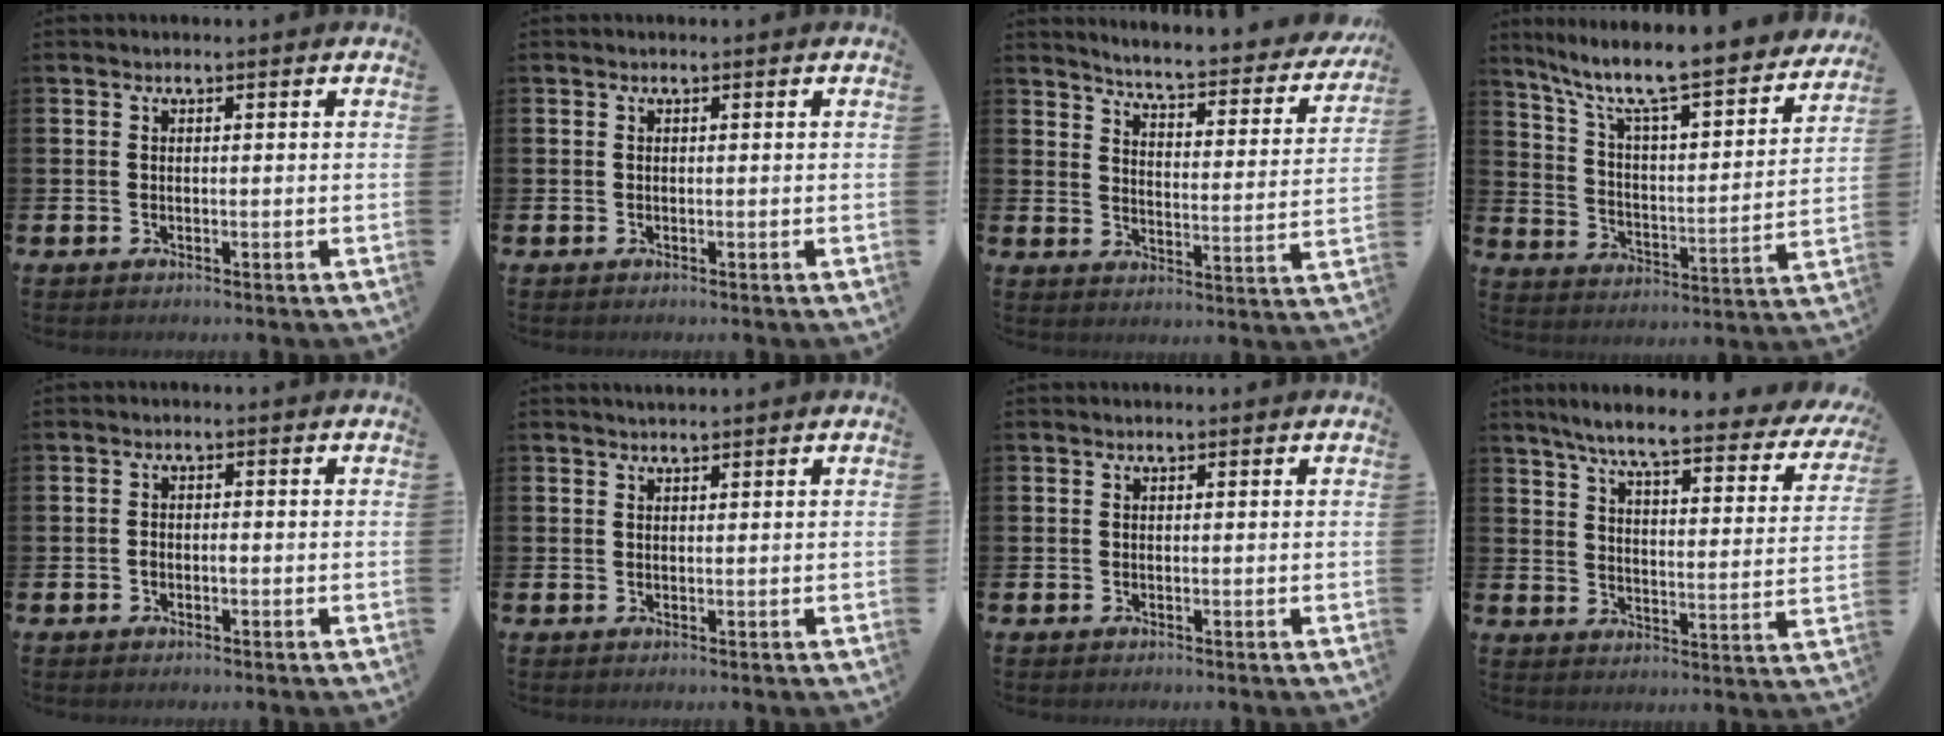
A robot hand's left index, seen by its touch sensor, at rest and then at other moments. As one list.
[{"total": 0.0}, {"total": 4.7, "force": [4.5, 0.1, 1.4], "torque": [-0.046, -0.046, 0.067]}, {"total": 9.5, "force": [8.3, 1.1, 4.5], "torque": [-0.117, -0.065, 0.133]}, {"total": 1.1, "force": [-0.5, 0.8, 0.7], "torque": [-0.011, 0.002, -0.010]}, {"total": 1.2, "force": [1.2, 0.0, 0.2], "torque": [0.003, -0.003, 0.020]}, {"total": 0.0}, {"total": 7.0, "force": [5.9, 0.5, 3.8], "torque": [-0.091, -0.044, 0.093]}]